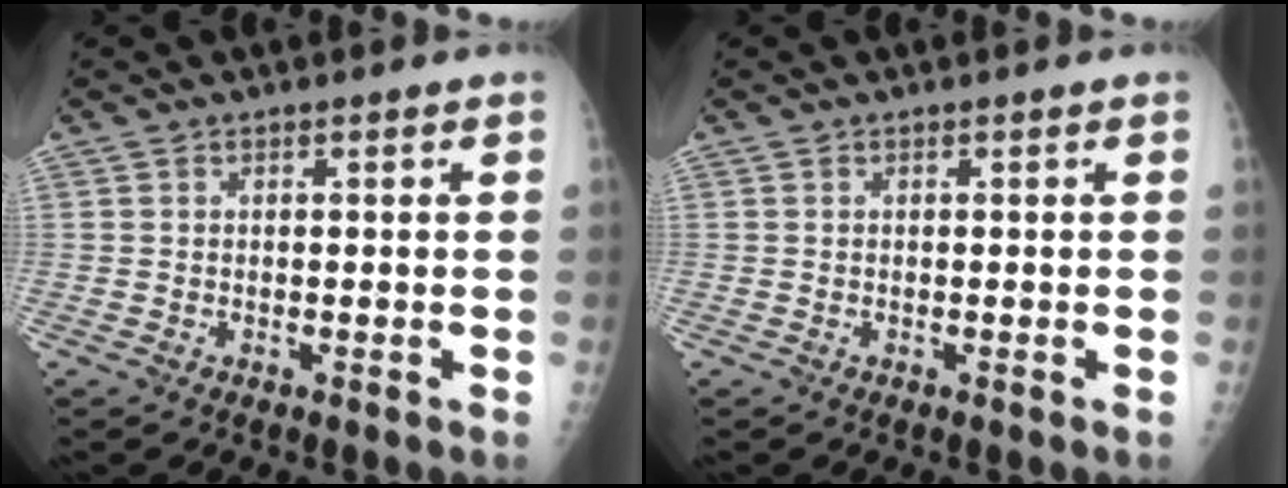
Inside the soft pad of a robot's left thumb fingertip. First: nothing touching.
{"total": 0.0}